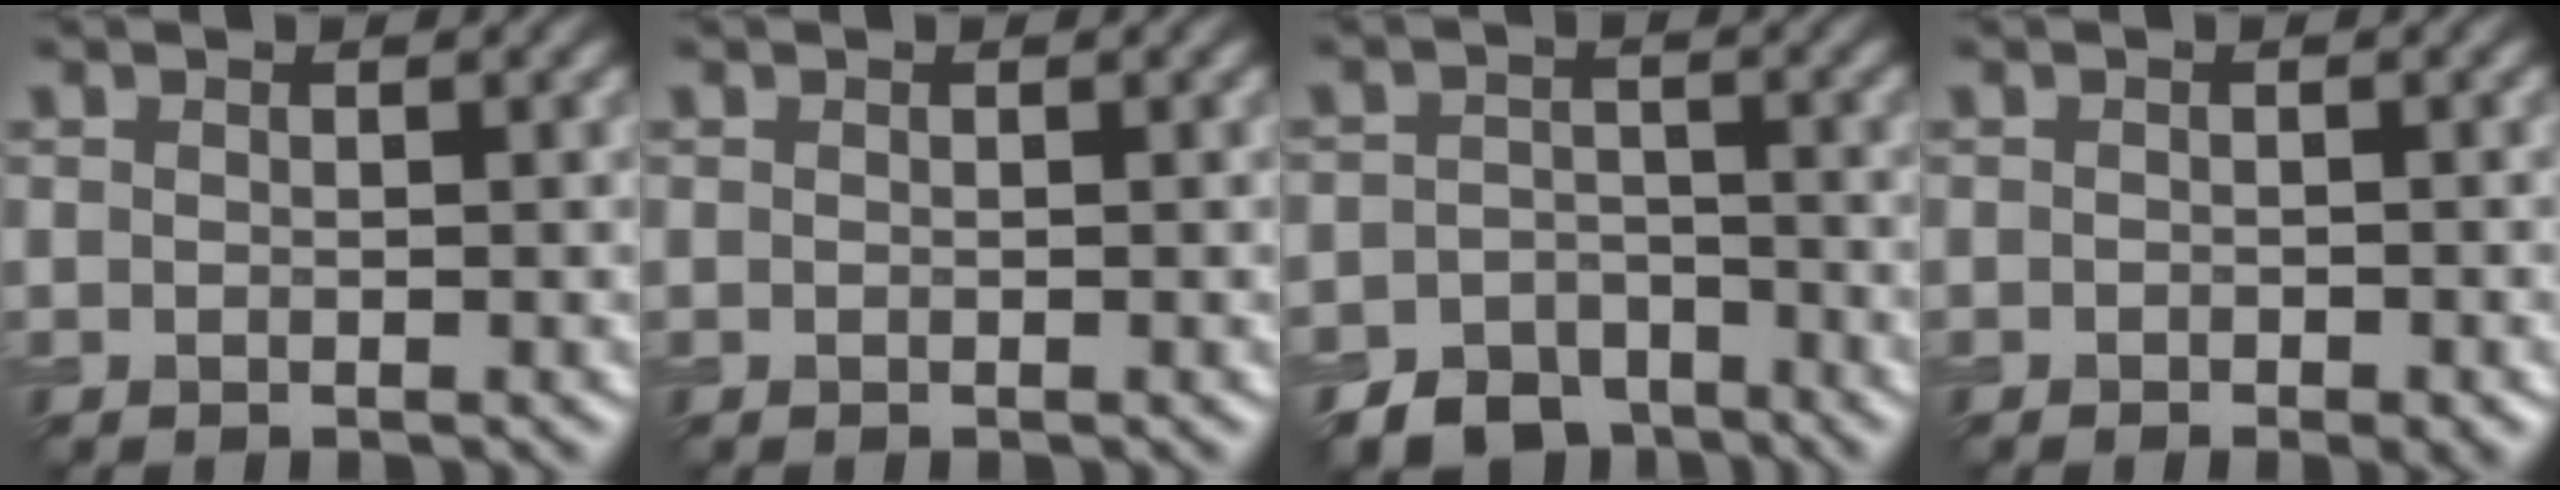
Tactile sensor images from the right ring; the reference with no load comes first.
{"total": 0.0}
{"total": 6.5, "force": [-5.1, 3.9, 1.4], "torque": [-0.014, -0.016, -0.079]}
{"total": 1.2, "force": [-0.7, 0.6, 0.8], "torque": [-0.013, -0.003, -0.010]}